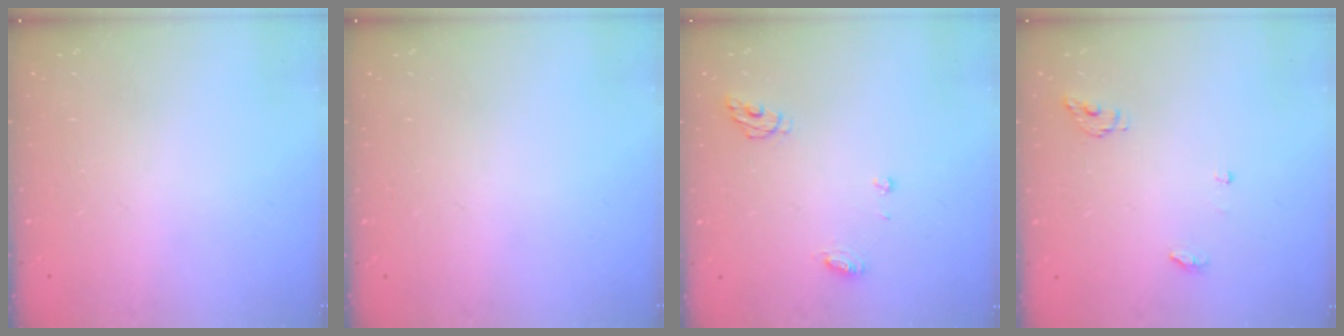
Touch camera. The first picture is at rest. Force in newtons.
{"total": 0.0}
{"total": 6.0, "press": 6.0, "slide": 0.7}
{"total": 4.4, "press": 4.3, "slide": 0.5}